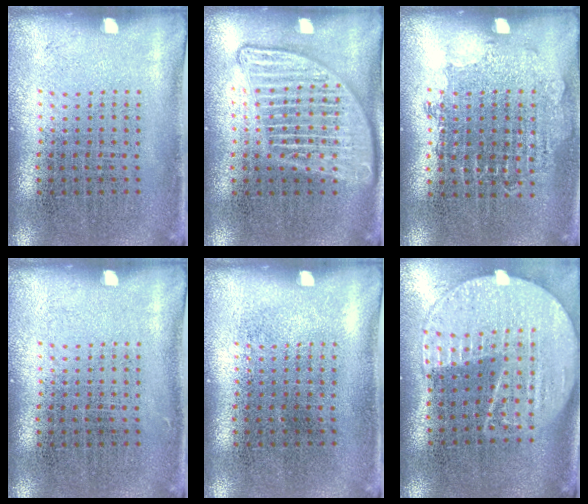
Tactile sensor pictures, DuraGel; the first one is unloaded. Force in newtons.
{"total": 2.8, "press": 2.8, "slide": 0.3}
{"total": 0.8, "press": 0.8, "slide": 0.2}
{"total": 0.0}
{"total": 0.0}
{"total": 2.1, "press": 1.9, "slide": 1.0}